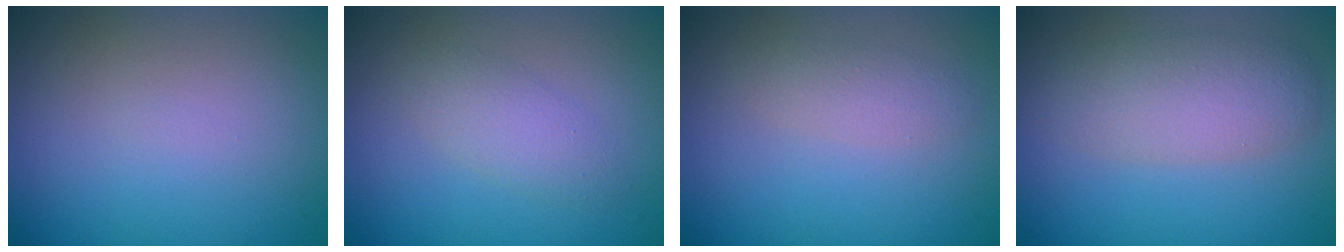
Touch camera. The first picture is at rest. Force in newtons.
{"total": 2.2, "press": 2.2, "slide": 0.1}
{"total": 1.7, "press": 1.7, "slide": 0.0}
{"total": 4.2, "press": 4.2, "slide": 0.1}